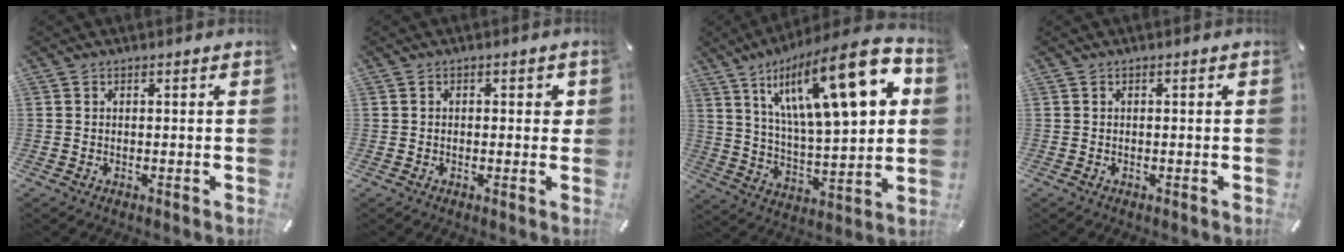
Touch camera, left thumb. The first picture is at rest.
{"total": 1.8, "force": [0.0, 1.1, 1.5], "torque": [-0.021, 0.004, -0.004]}
{"total": 25.2, "force": [11.2, 7.9, 21.1], "torque": [-0.352, -0.067, 0.172]}
{"total": 0.0}